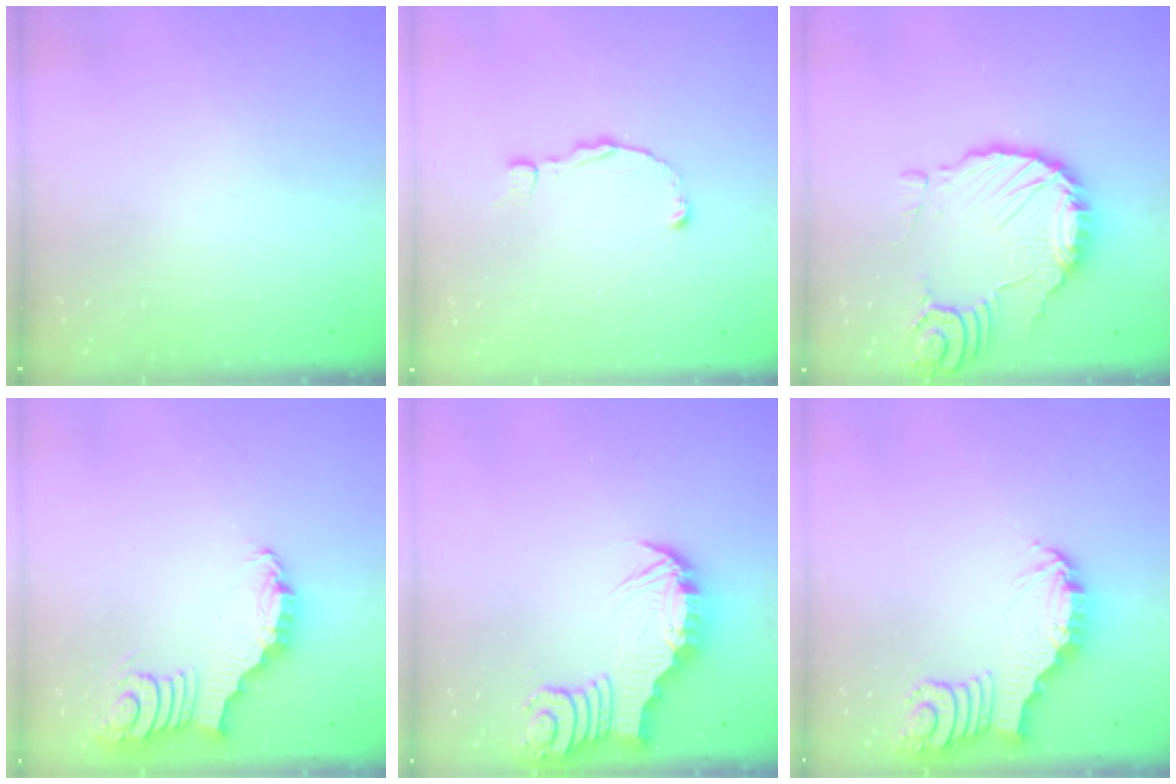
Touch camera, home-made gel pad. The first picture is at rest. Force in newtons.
{"total": 2.6, "press": 2.6, "slide": 0.2}
{"total": 13.4, "press": 13.3, "slide": 1.6}
{"total": 3.5, "press": 3.5, "slide": 0.6}
{"total": 3.4, "press": 3.4, "slide": 0.1}
{"total": 3.7, "press": 3.7, "slide": 0.1}